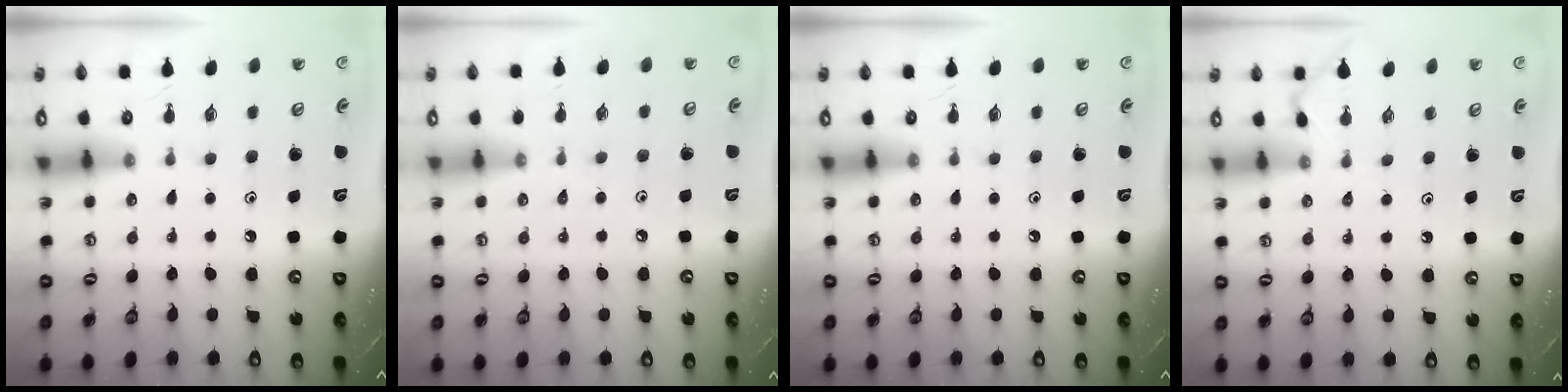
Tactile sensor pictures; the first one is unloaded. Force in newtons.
{"total": 2.0, "press": 1.9, "slide": 0.4}
{"total": 0.0}
{"total": 3.2, "press": 3.1, "slide": 0.5}